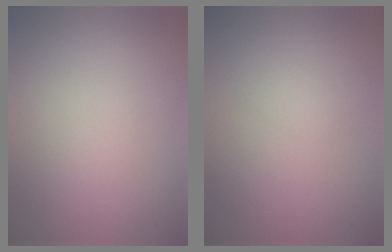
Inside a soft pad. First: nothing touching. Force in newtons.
{"total": 0.9, "press": 0.9, "slide": 0.0}